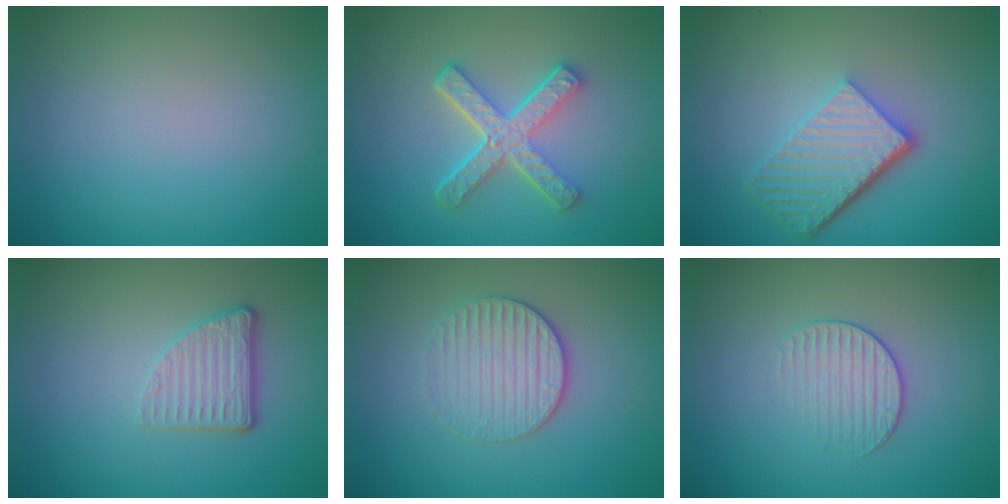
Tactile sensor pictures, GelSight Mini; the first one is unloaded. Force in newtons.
{"total": 5.2, "press": 3.8, "slide": 3.6}
{"total": 5.7, "press": 3.9, "slide": 4.1}
{"total": 3.0, "press": 2.1, "slide": 2.1}
{"total": 3.1, "press": 2.8, "slide": 1.2}
{"total": 1.7, "press": 1.1, "slide": 1.3}